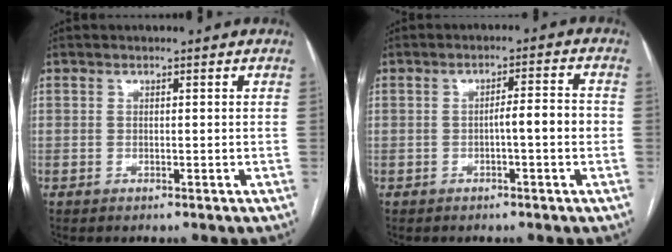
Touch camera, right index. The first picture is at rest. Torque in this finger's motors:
{"motor_torque": [0.32, 0.15, 0.30, 0.06]}